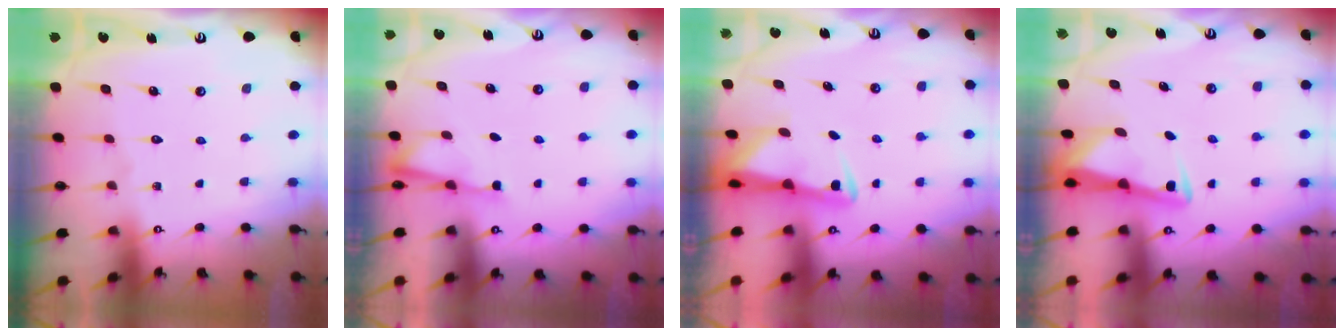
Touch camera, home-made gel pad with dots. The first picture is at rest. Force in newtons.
{"total": 2.5, "press": 2.4, "slide": 0.4}
{"total": 2.7, "press": 2.6, "slide": 0.5}
{"total": 3.1, "press": 3.1, "slide": 0.4}